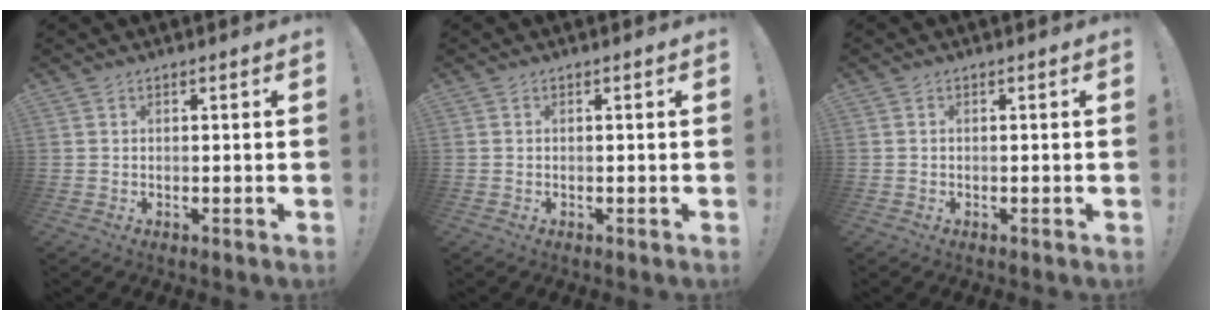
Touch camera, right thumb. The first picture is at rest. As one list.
[{"total": 0.7, "force": [-0.4, 0.5, -0.2], "torque": [-0.003, 0.004, -0.006]}, {"total": 1.2, "force": [-0.3, 1.1, 0.0], "torque": [0.002, 0.001, -0.007]}]